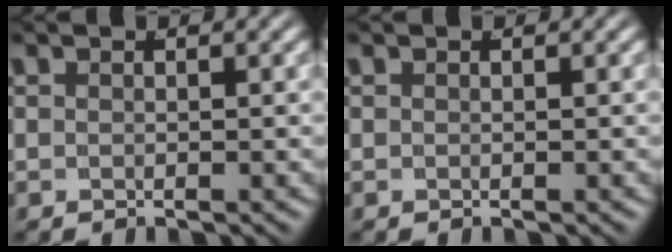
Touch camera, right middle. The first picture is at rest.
{"total": 0.0}